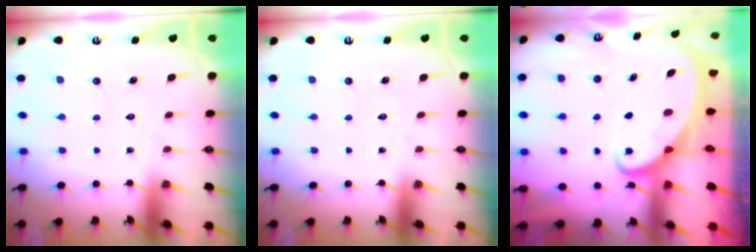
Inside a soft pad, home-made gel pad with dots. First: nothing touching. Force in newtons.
{"total": 0.0}
{"total": 2.6, "press": 2.6, "slide": 0.4}